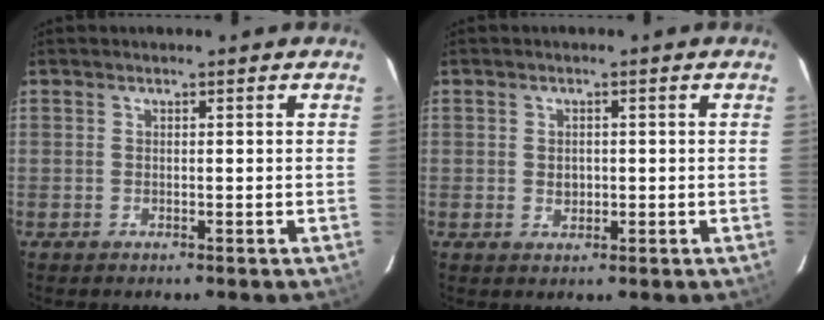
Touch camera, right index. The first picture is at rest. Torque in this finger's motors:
{"motor_torque": [0.07, 0.08, 0.00, 0.00]}